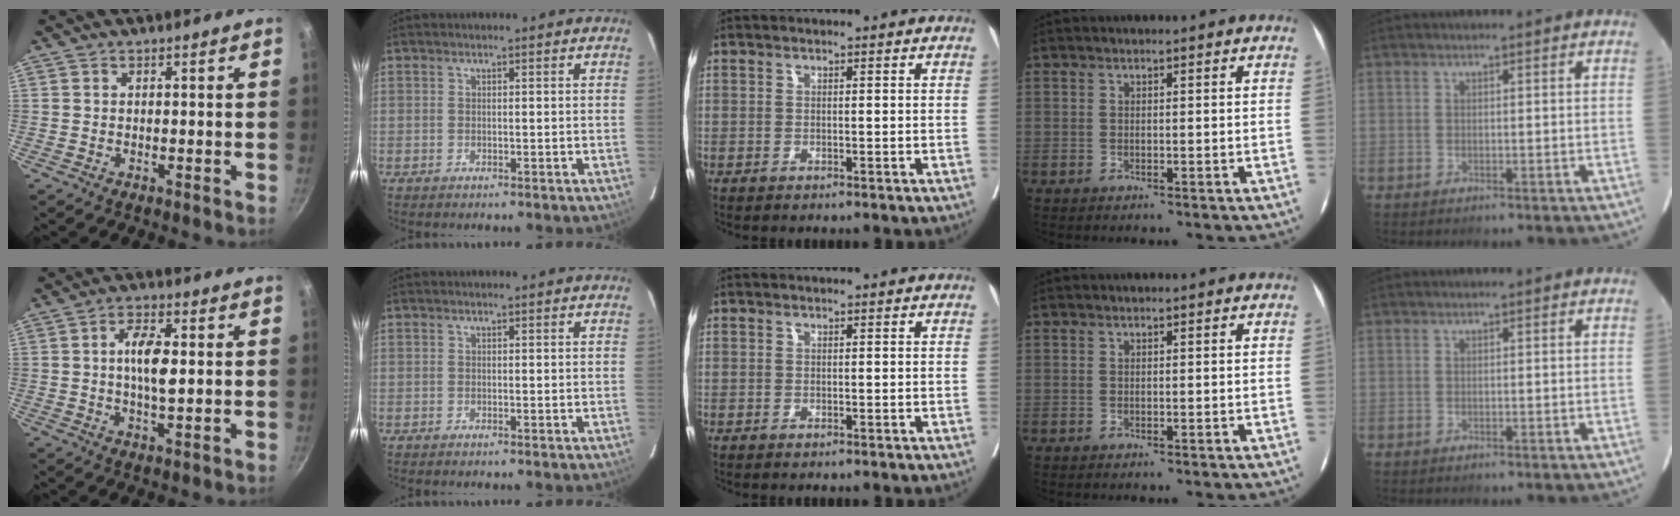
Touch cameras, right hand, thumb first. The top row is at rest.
{"thumb": {"total": 6.8, "force": [0.7, 2.5, 6.3], "torque": [-0.115, -0.001, 0.008]}}